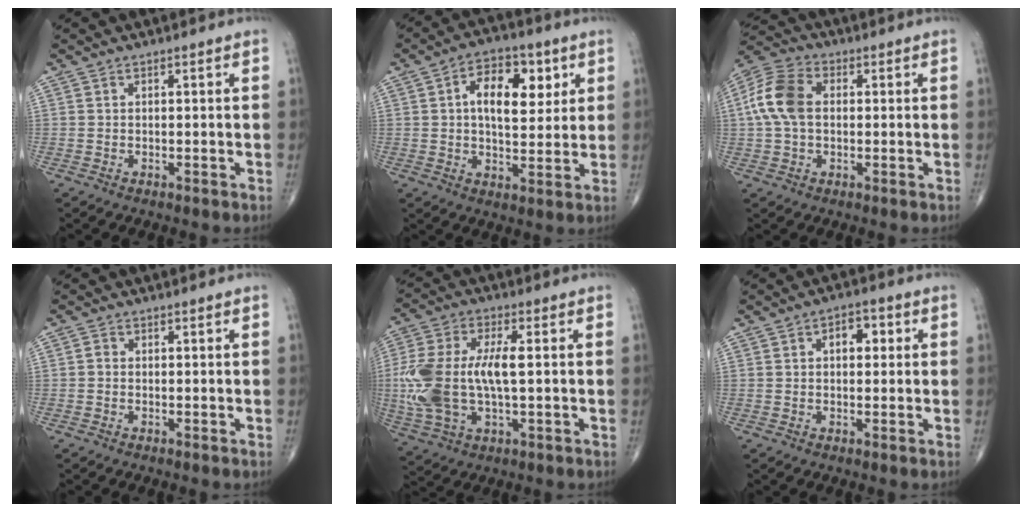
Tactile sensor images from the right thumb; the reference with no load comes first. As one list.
[{"total": 13.1, "force": [3.6, 7.4, 10.1], "torque": [-0.125, -0.002, 0.053]}, {"total": 10.4, "force": [1.0, 6.9, 7.8], "torque": [-0.168, 0.025, 0.011]}, {"total": 0.8, "force": [0.0, 0.6, 0.5], "torque": [-0.006, 0.001, -0.004]}, {"total": 16.4, "force": [-0.1, 7.5, 14.5], "torque": [-0.337, 0.006, 0.002]}, {"total": 5.8, "force": [1.5, 3.5, 4.5], "torque": [-0.043, 0.008, 0.017]}]